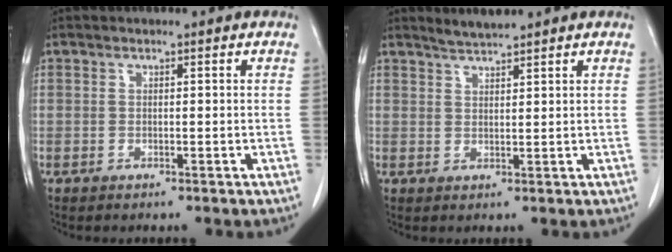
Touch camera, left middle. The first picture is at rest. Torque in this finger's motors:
{"motor_torque": [0.12, -0.06, -0.10, 0.02]}